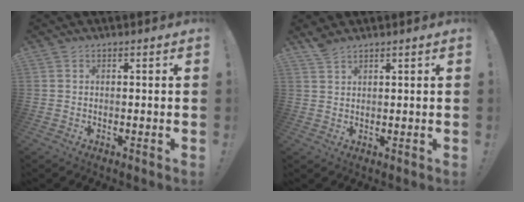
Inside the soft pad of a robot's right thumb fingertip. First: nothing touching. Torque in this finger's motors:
{"motor_torque": [-0.59, 0.41, 0.09, -0.13, 0.14]}